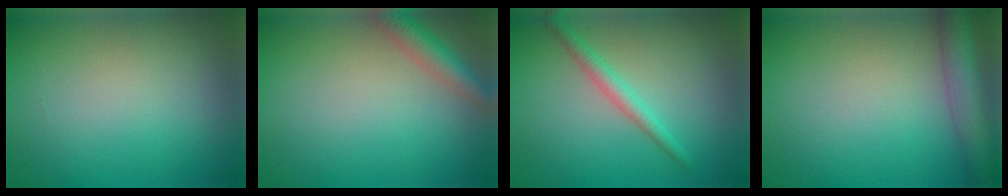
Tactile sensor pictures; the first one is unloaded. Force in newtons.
{"total": 3.0, "press": 3.0, "slide": 0.2}
{"total": 2.1, "press": 2.1, "slide": 0.1}
{"total": 5.1, "press": 5.1, "slide": 0.2}